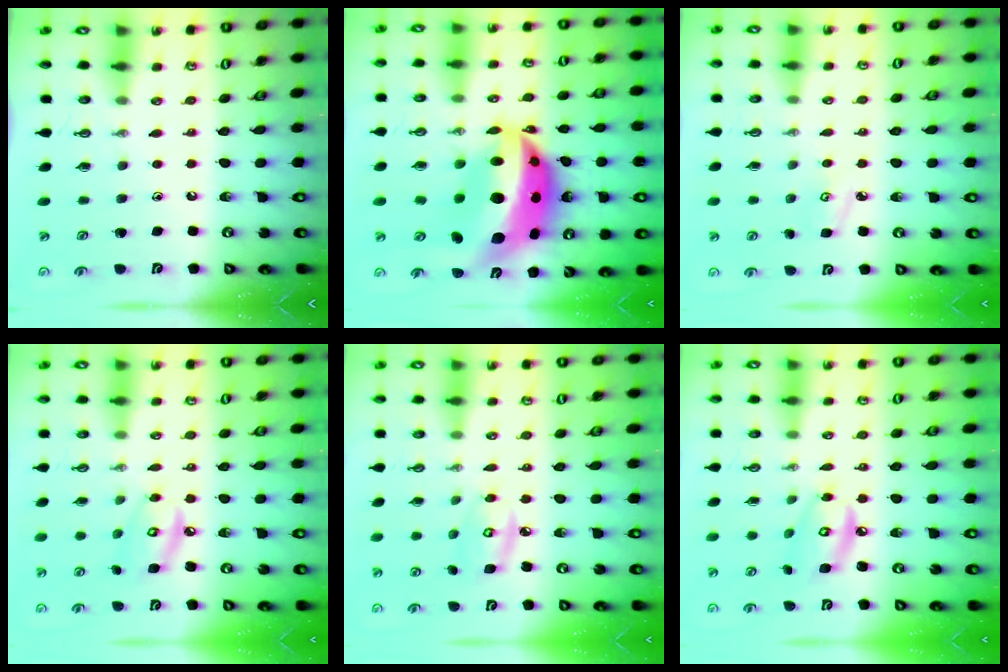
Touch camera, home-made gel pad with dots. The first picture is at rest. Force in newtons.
{"total": 19.4, "press": 19.4, "slide": 1.6}
{"total": 3.6, "press": 3.6, "slide": 0.4}
{"total": 7.7, "press": 7.7, "slide": 0.5}
{"total": 6.7, "press": 6.7, "slide": 0.4}
{"total": 9.3, "press": 9.3, "slide": 0.6}